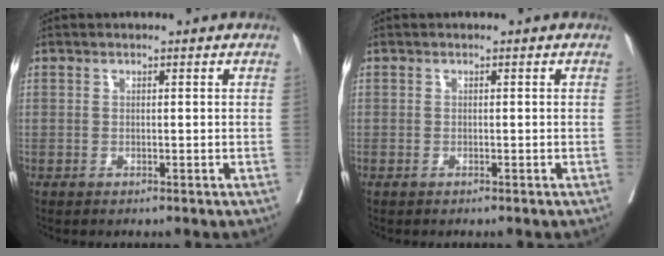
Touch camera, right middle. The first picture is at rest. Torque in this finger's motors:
{"motor_torque": [0.04, -0.73, -0.25, -0.07]}